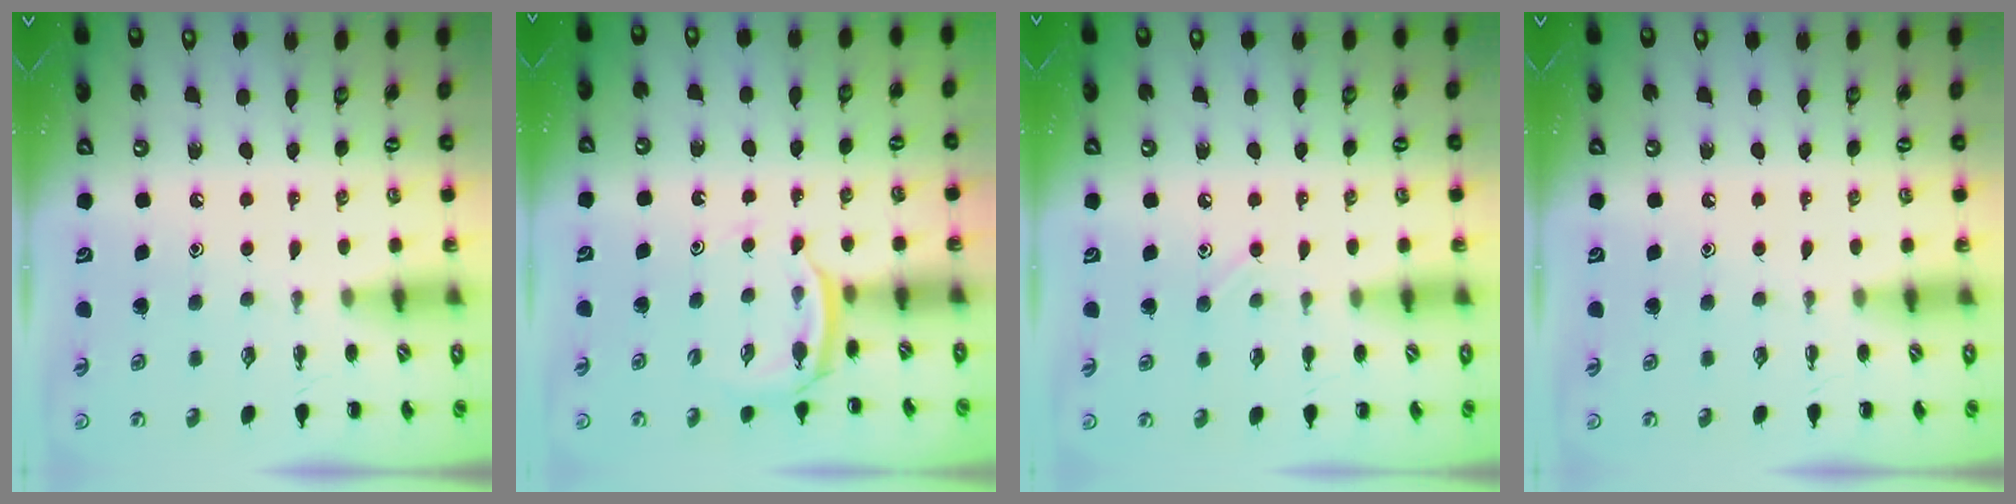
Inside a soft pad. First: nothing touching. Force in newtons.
{"total": 3.6, "press": 3.4, "slide": 1.1}
{"total": 5.9, "press": 5.5, "slide": 2.1}
{"total": 0.0}